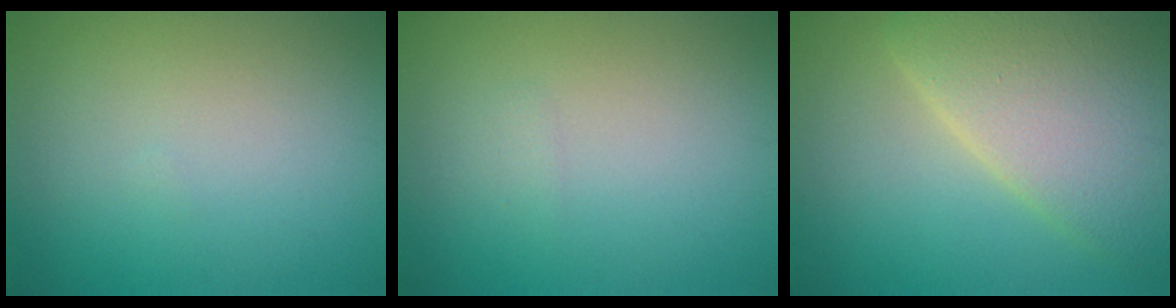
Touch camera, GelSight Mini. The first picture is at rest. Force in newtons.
{"total": 0.5, "press": 0.5, "slide": 0.0}
{"total": 8.5, "press": 8.5, "slide": 0.6}